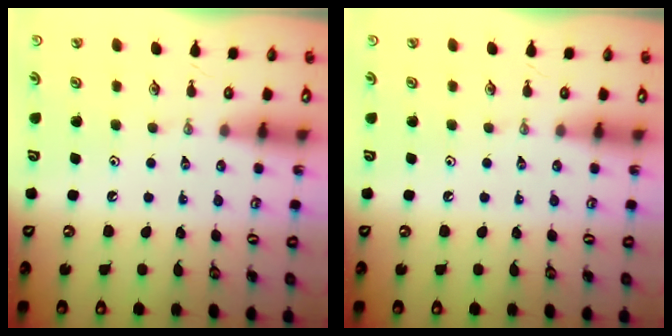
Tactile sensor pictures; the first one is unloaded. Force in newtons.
{"total": 0.0}